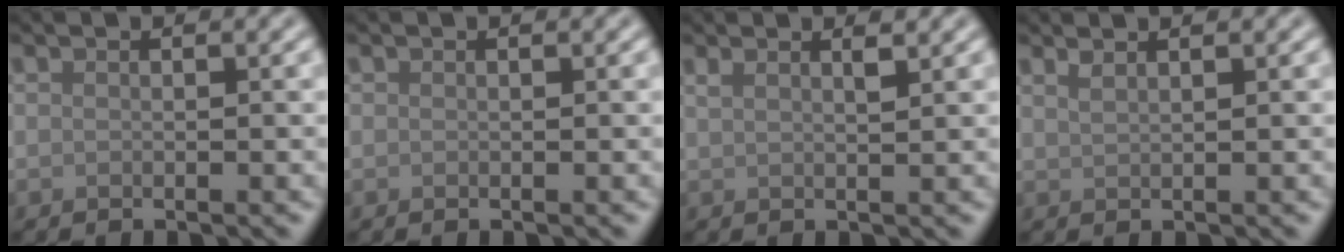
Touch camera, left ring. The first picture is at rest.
{"total": 0.0}
{"total": 1.5, "force": [1.1, 0.4, 1.0], "torque": [-0.015, 0.002, 0.017]}
{"total": 1.4, "force": [1.1, 0.5, 0.8], "torque": [-0.007, 0.003, 0.011]}